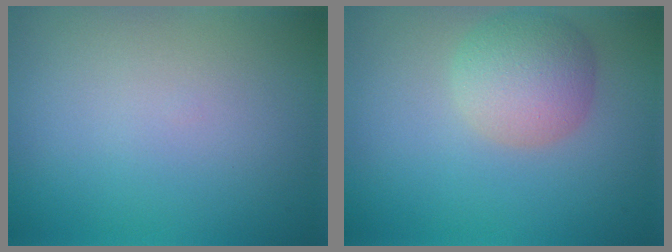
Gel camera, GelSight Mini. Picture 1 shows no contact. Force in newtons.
{"total": 4.6, "press": 4.6, "slide": 0.2}